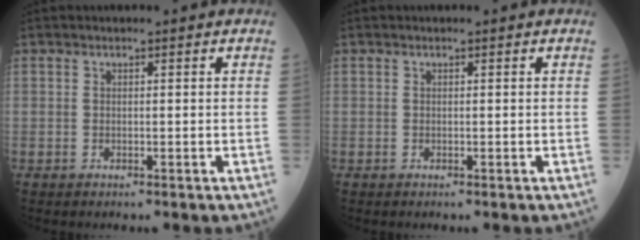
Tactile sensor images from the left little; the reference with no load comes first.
{"total": 0.0}